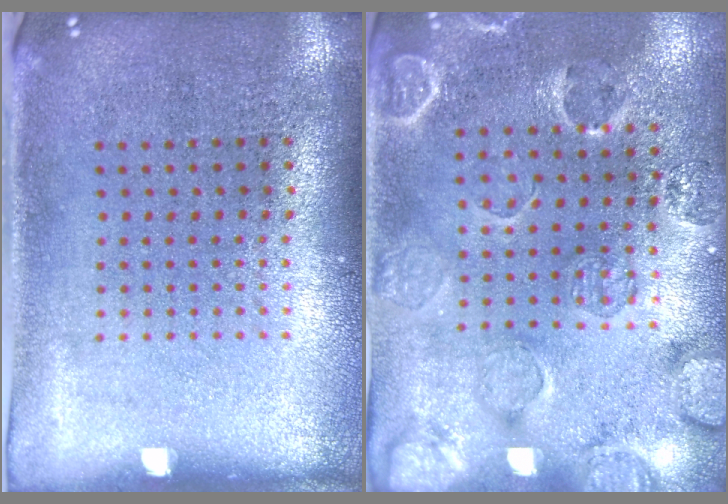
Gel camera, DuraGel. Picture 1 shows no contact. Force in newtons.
{"total": 2.6, "press": 2.0, "slide": 1.7}